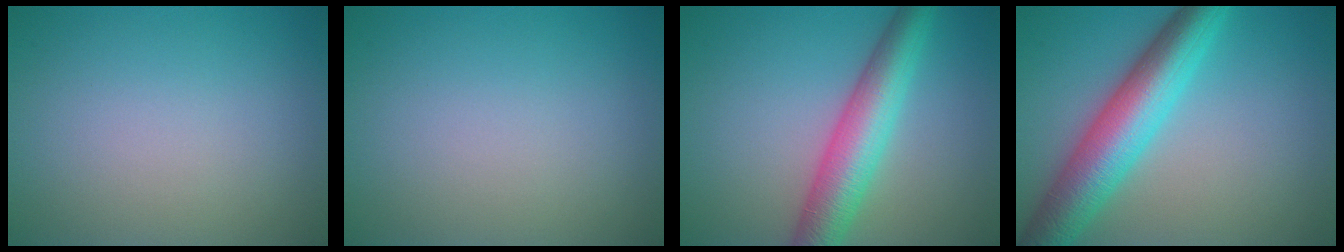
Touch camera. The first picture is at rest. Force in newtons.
{"total": 0.0}
{"total": 6.4, "press": 6.4, "slide": 0.3}
{"total": 8.1, "press": 8.1, "slide": 0.1}